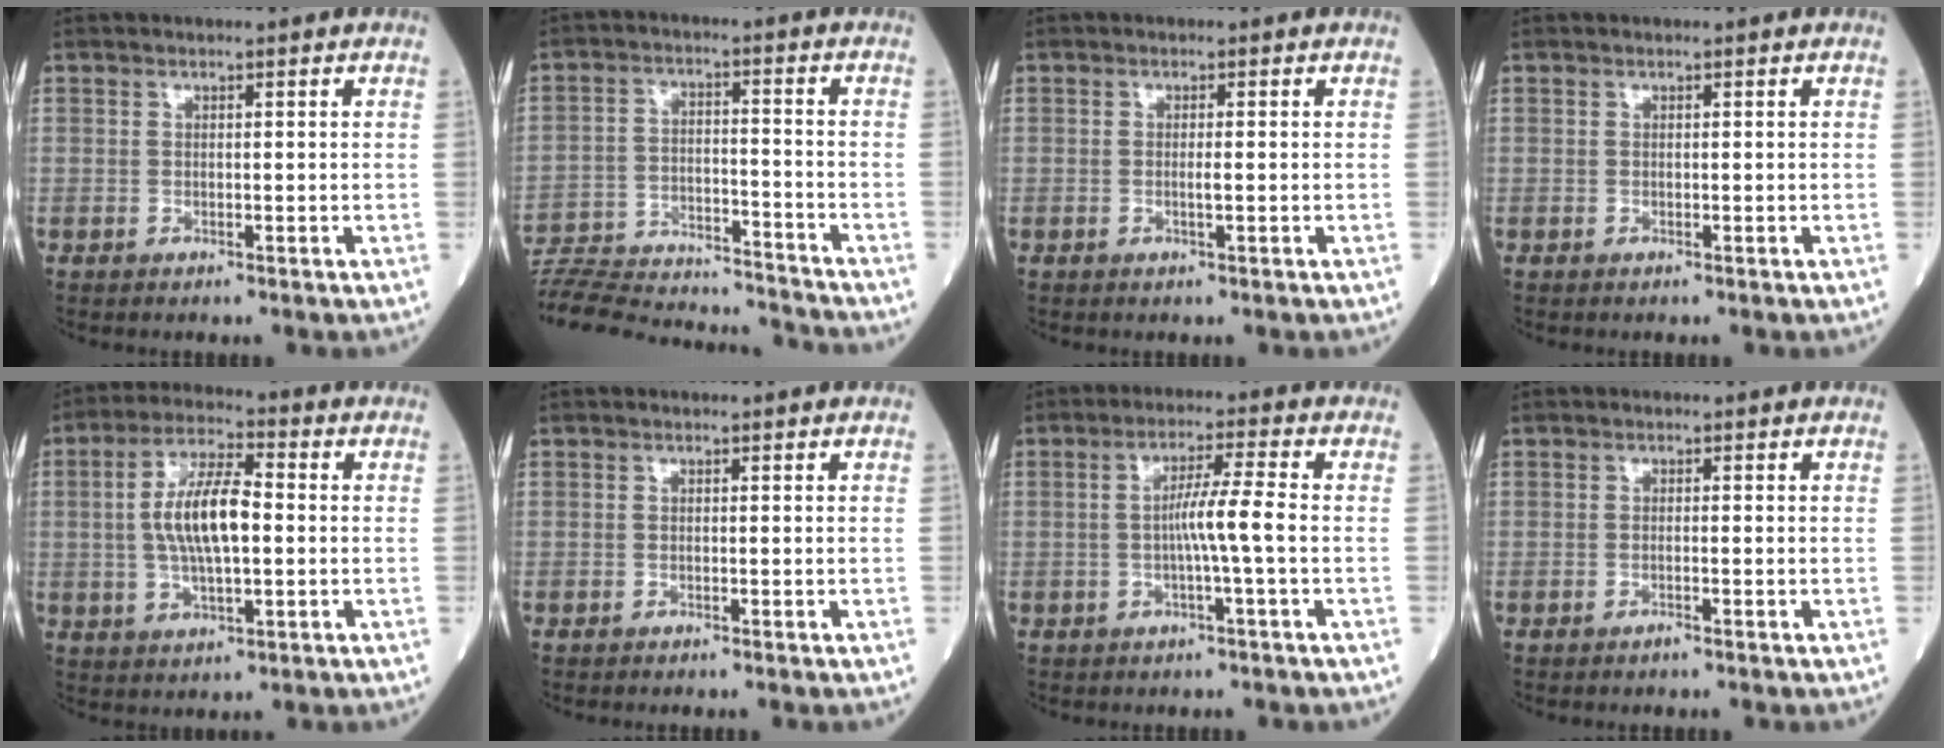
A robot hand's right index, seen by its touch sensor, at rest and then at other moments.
{"total": 22.5, "force": [-21.5, 2.2, 6.3], "torque": [-0.146, -0.017, -0.321]}
{"total": 1.1, "force": [-0.3, -0.1, 1.1], "torque": [-0.019, -0.002, -0.005]}
{"total": 0.0}
{"total": 10.1, "force": [0.3, 2.9, 9.6], "torque": [-0.191, 0.009, 0.004]}
{"total": 0.0}
{"total": 5.2, "force": [-0.8, -1.0, 5.0], "torque": [-0.086, 0.007, -0.017]}
{"total": 0.7, "force": [-0.6, -0.1, 0.4], "torque": [-0.005, 0.001, -0.012]}